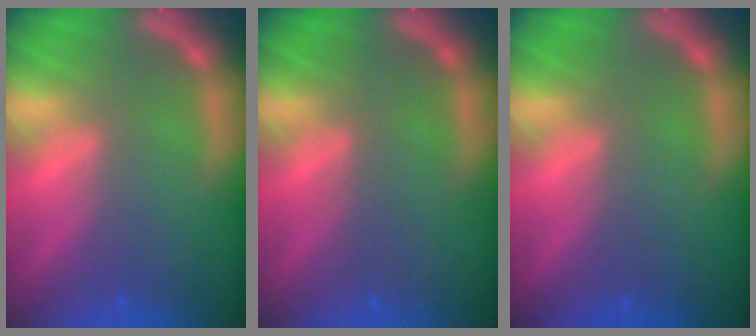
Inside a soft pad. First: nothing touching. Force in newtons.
{"total": 0.0}
{"total": 0.0}